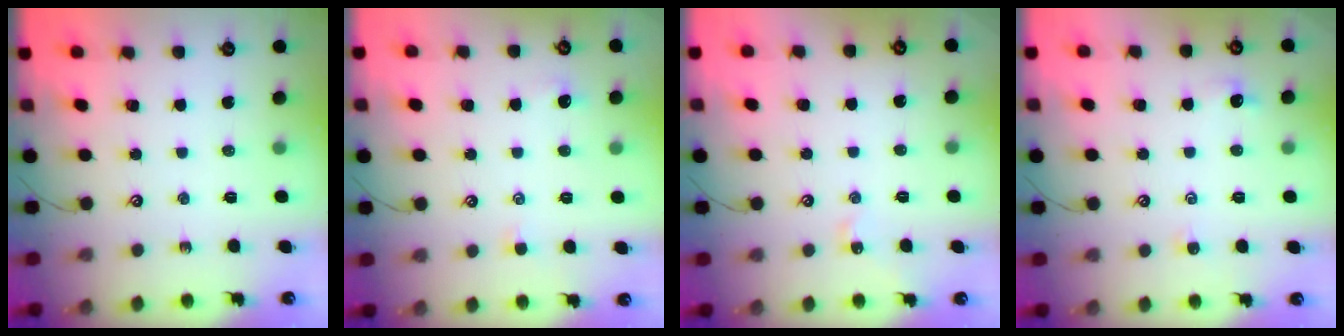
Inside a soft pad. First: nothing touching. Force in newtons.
{"total": 1.8, "press": 1.7, "slide": 0.5}
{"total": 2.2, "press": 2.1, "slide": 0.6}
{"total": 0.0}